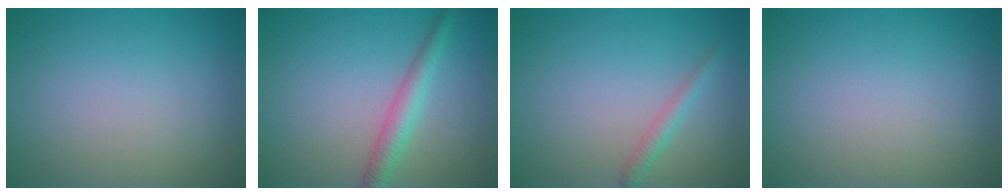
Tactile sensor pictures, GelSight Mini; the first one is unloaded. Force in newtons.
{"total": 2.8, "press": 2.8, "slide": 0.0}
{"total": 1.4, "press": 1.4, "slide": 0.0}
{"total": 0.0}